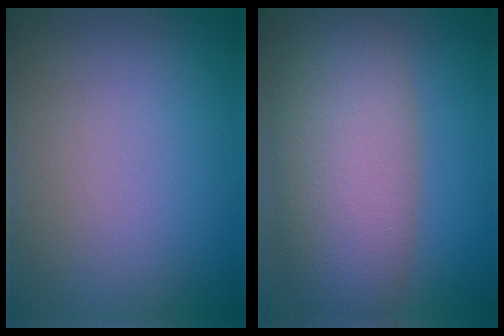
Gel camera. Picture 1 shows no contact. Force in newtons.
{"total": 8.9, "press": 8.9, "slide": 0.4}